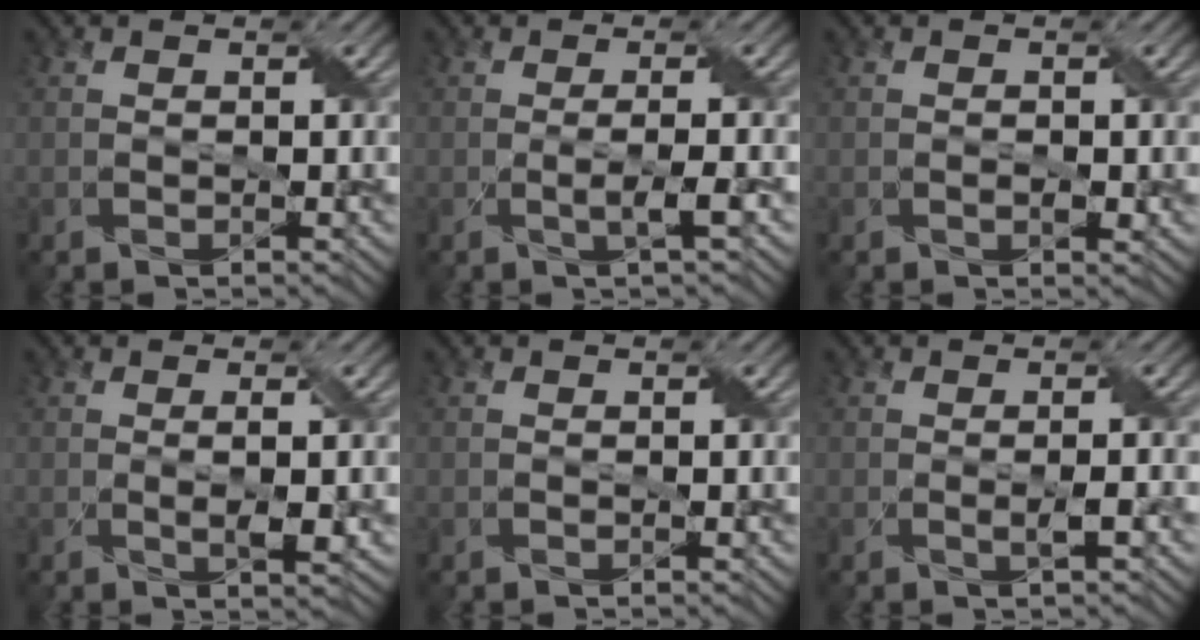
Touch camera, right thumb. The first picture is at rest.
{"total": 2.2, "force": [-0.3, 0.2, 2.1], "torque": [-0.043, 0.003, -0.010]}
{"total": 1.2, "force": [-0.2, 0.6, 1.0], "torque": [-0.014, 0.000, -0.001]}
{"total": 2.1, "force": [0.1, 0.3, 2.1], "torque": [-0.042, 0.000, 0.004]}
{"total": 0.0}
{"total": 1.3, "force": [-0.2, 0.1, 1.3], "torque": [-0.026, 0.002, -0.002]}